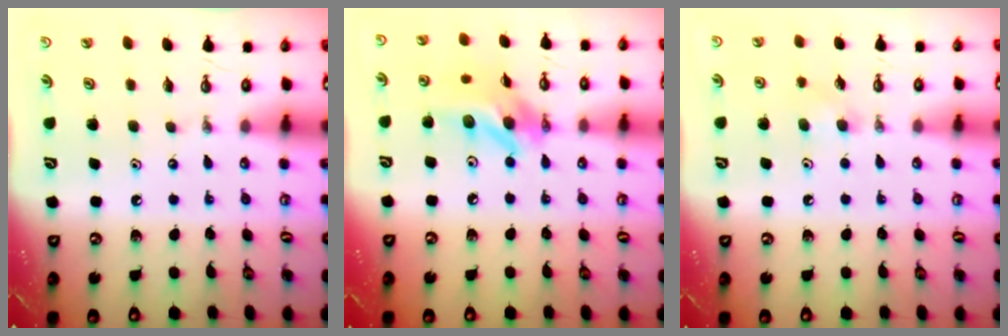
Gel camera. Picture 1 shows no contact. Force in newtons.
{"total": 13.2, "press": 12.8, "slide": 3.0}
{"total": 5.8, "press": 5.4, "slide": 2.3}